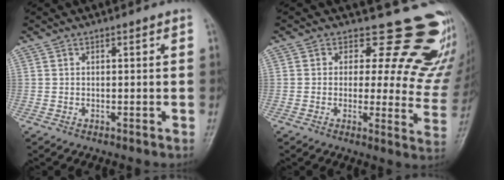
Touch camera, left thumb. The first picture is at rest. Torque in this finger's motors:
{"motor_torque": [1.32, 0.70, 0.47, -0.88, 0.07]}